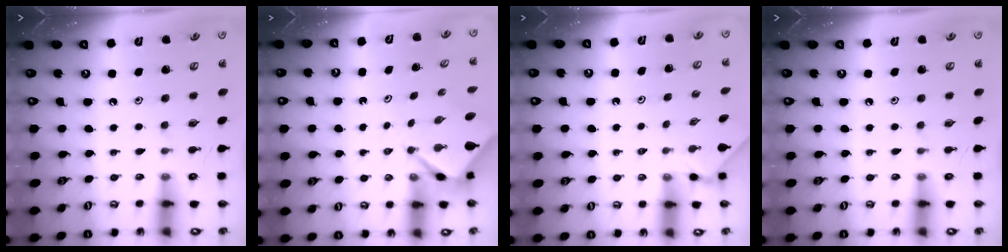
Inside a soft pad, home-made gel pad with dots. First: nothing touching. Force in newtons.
{"total": 2.5, "press": 2.5, "slide": 0.2}
{"total": 0.0}
{"total": 0.0}